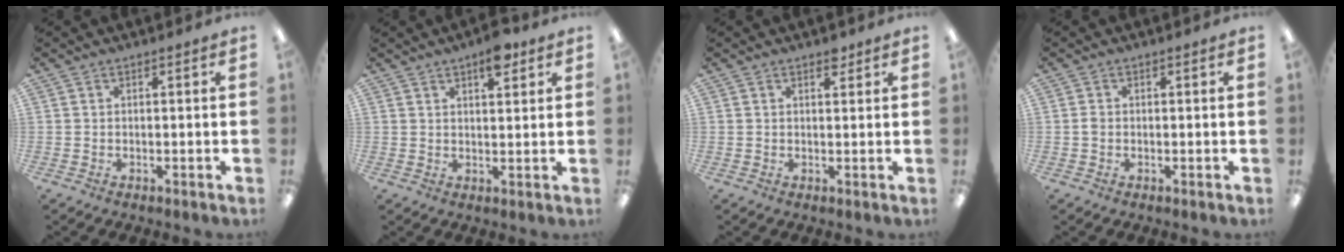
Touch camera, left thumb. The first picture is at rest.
{"total": 5.6, "force": [3.9, 1.9, 3.5], "torque": [-0.043, -0.017, 0.063]}
{"total": 2.1, "force": [1.6, 1.0, 0.9], "torque": [0.004, -0.009, 0.024]}
{"total": 1.1, "force": [-0.1, 0.9, 0.7], "torque": [-0.012, 0.004, -0.003]}